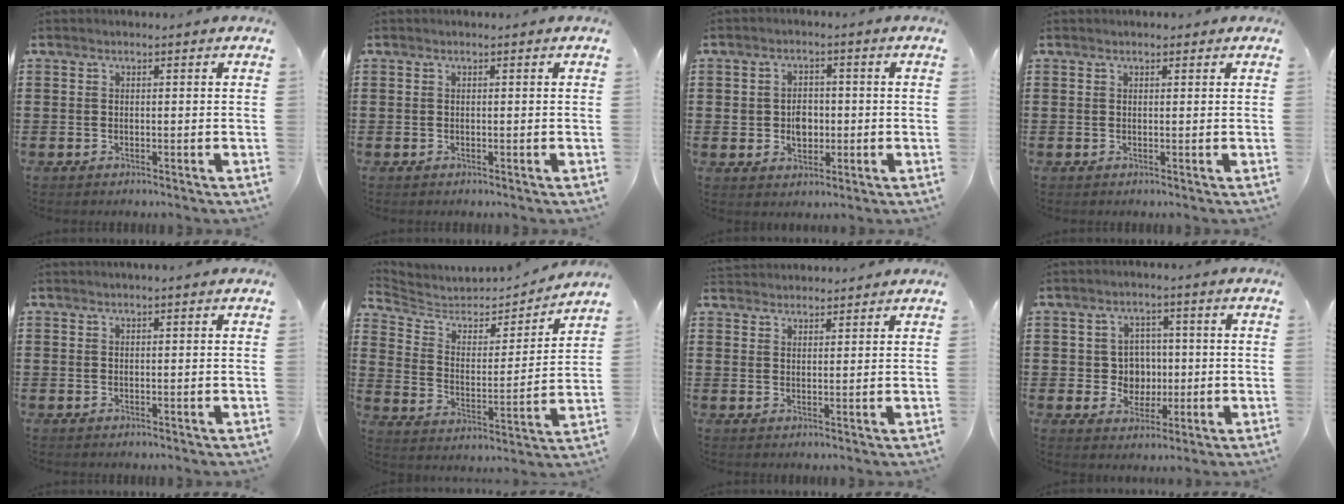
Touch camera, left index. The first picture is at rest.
{"total": 0.0}
{"total": 4.1, "force": [-0.1, 3.1, 2.8], "torque": [-0.051, 0.006, -0.005]}
{"total": 0.8, "force": [0.7, 0.5, 0.2], "torque": [-0.005, 0.003, 0.013]}
{"total": 0.6, "force": [0.4, -0.1, 0.4], "torque": [-0.008, -0.001, 0.010]}
{"total": 5.2, "force": [4.7, 2.0, 1.0], "torque": [-0.053, -0.033, 0.076]}
{"total": 2.5, "force": [2.4, 0.4, -0.3], "torque": [-0.002, -0.004, 0.048]}
{"total": 5.1, "force": [0.2, 4.7, 1.9], "torque": [-0.049, 0.010, 0.001]}